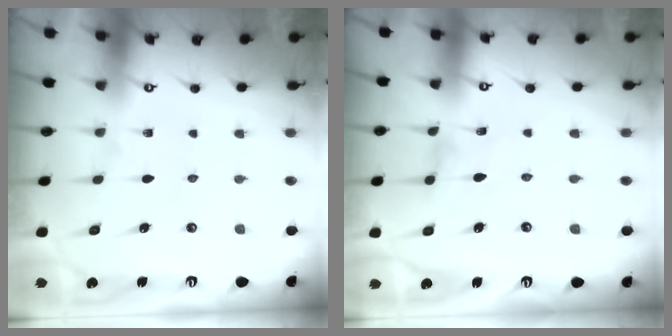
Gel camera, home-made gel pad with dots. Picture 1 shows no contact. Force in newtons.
{"total": 0.0}